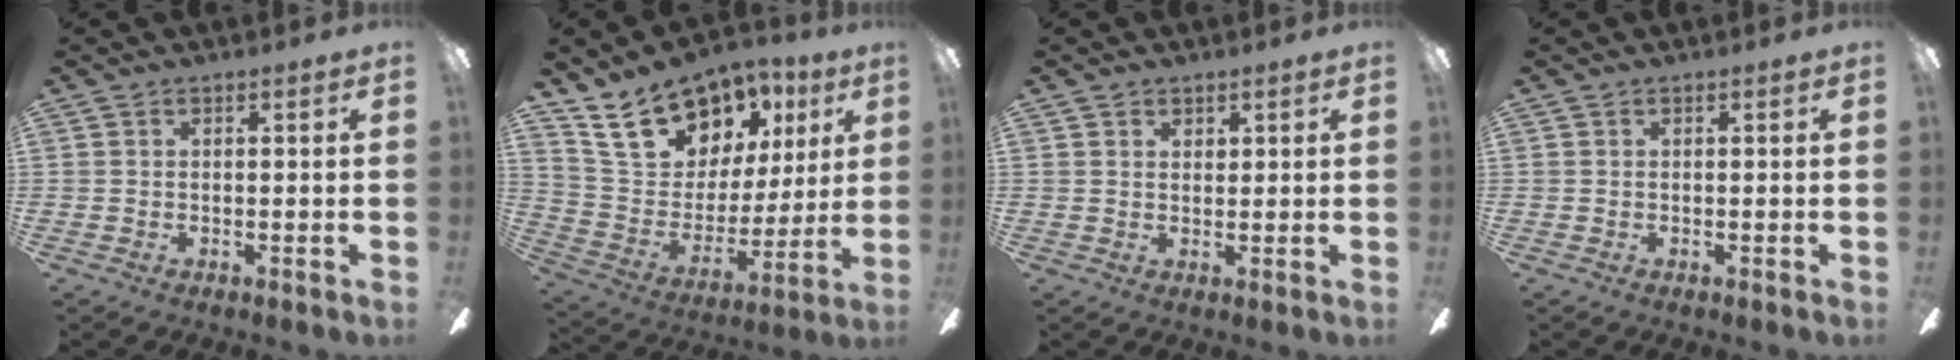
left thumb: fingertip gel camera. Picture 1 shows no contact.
{"total": 18.9, "force": [12.9, 11.8, 7.2], "torque": [-0.138, -0.069, 0.244]}
{"total": 1.9, "force": [1.3, 1.3, 0.3], "torque": [0.009, -0.004, 0.022]}
{"total": 0.0}